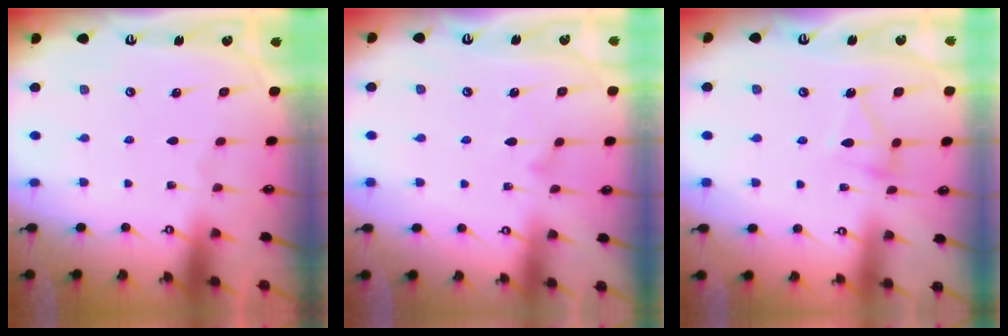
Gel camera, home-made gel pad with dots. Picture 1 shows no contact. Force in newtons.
{"total": 8.1, "press": 8.0, "slide": 0.4}
{"total": 7.2, "press": 7.2, "slide": 0.6}